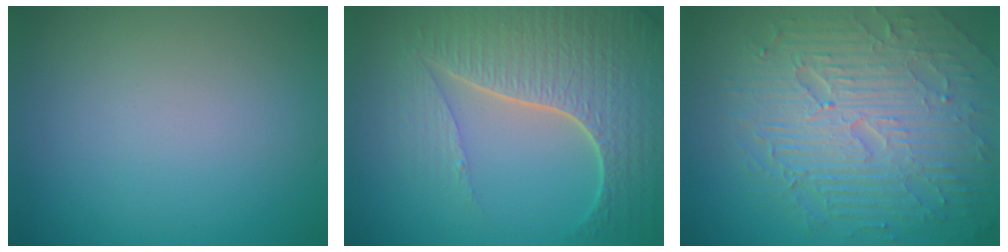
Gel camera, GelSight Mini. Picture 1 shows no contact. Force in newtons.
{"total": 7.7, "press": 5.7, "slide": 5.2}
{"total": 9.6, "press": 6.3, "slide": 7.3}